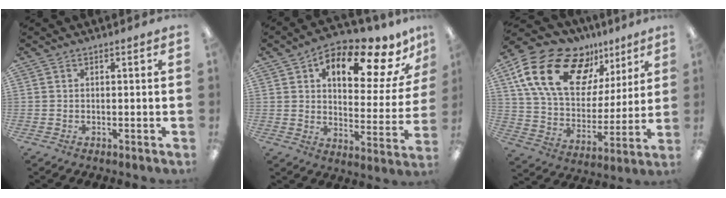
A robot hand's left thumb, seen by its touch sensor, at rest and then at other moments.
{"total": 15.4, "force": [9.6, 6.2, 10.2], "torque": [-0.140, -0.061, 0.152]}
{"total": 22.3, "force": [11.7, 13.6, 13.3], "torque": [-0.246, -0.050, 0.212]}